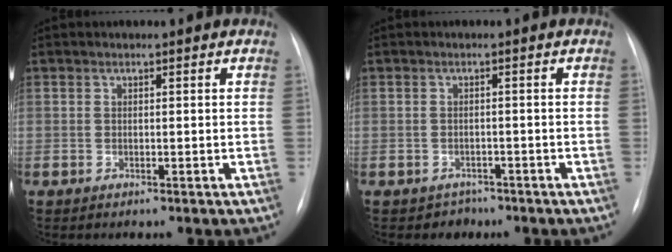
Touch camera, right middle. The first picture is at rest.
{"total": 2.2, "force": [-1.5, 1.5, -0.5], "torque": [0.002, 0.007, -0.022]}